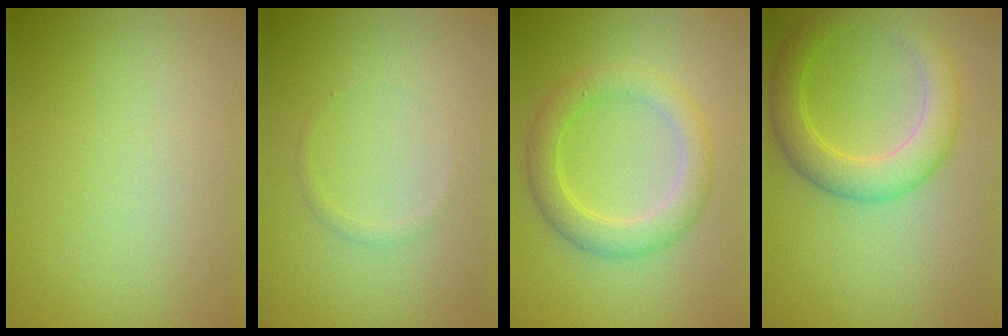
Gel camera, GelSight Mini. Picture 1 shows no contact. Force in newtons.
{"total": 0.6, "press": 0.6, "slide": 0.0}
{"total": 3.9, "press": 3.9, "slide": 0.1}
{"total": 4.7, "press": 4.7, "slide": 0.1}